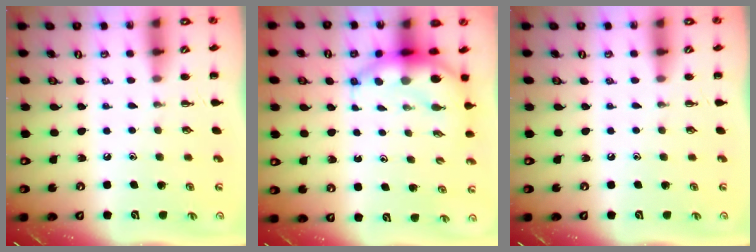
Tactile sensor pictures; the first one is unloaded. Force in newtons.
{"total": 6.7, "press": 6.5, "slide": 1.5}
{"total": 0.0}